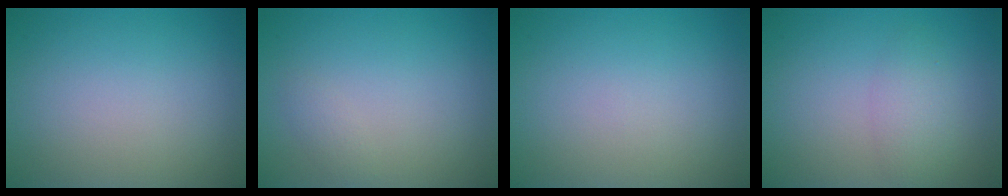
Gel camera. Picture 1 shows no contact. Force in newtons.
{"total": 0.8, "press": 0.8, "slide": 0.0}
{"total": 0.0}
{"total": 2.3, "press": 2.3, "slide": 0.1}